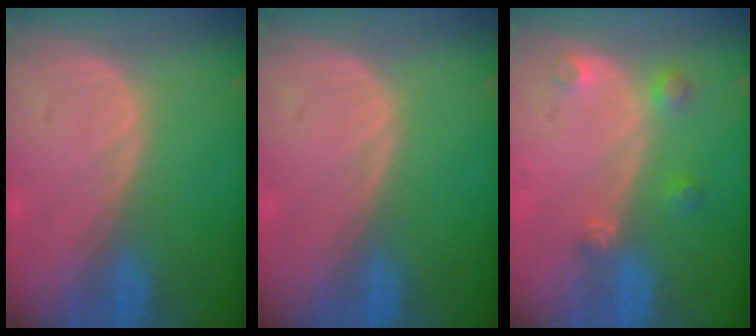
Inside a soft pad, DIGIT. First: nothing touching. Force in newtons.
{"total": 0.0}
{"total": 3.3, "press": 3.0, "slide": 1.4}